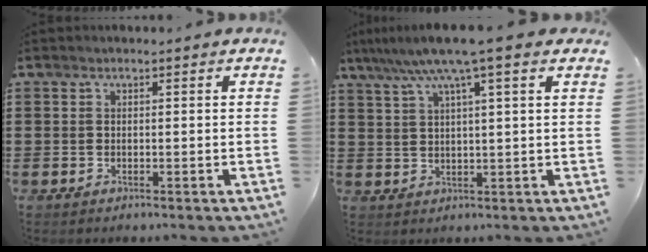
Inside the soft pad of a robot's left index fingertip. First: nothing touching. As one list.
[{"total": 7.7, "force": [4.9, -0.1, 6.0], "torque": [-0.128, -0.007, 0.083]}]